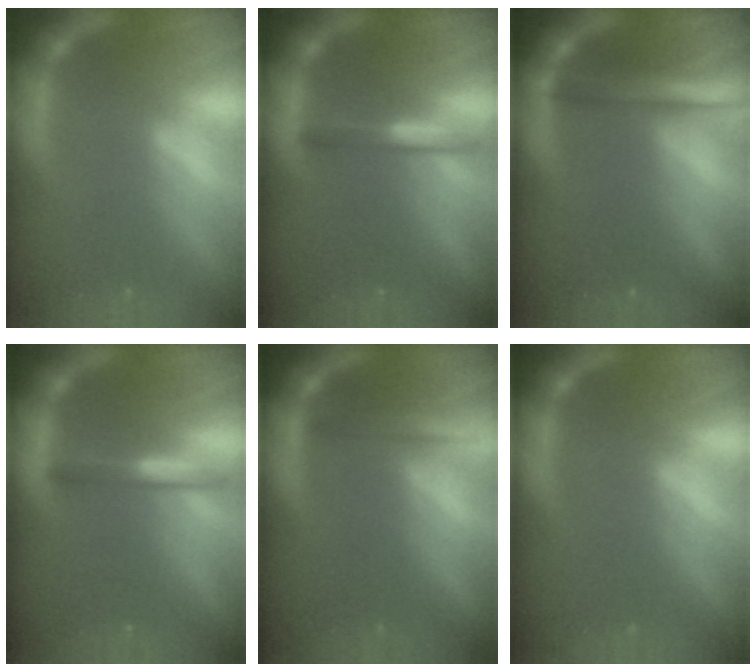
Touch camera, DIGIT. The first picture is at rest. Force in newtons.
{"total": 2.4}
{"total": 3.5}
{"total": 2.4}
{"total": 2.0}
{"total": 0.0}